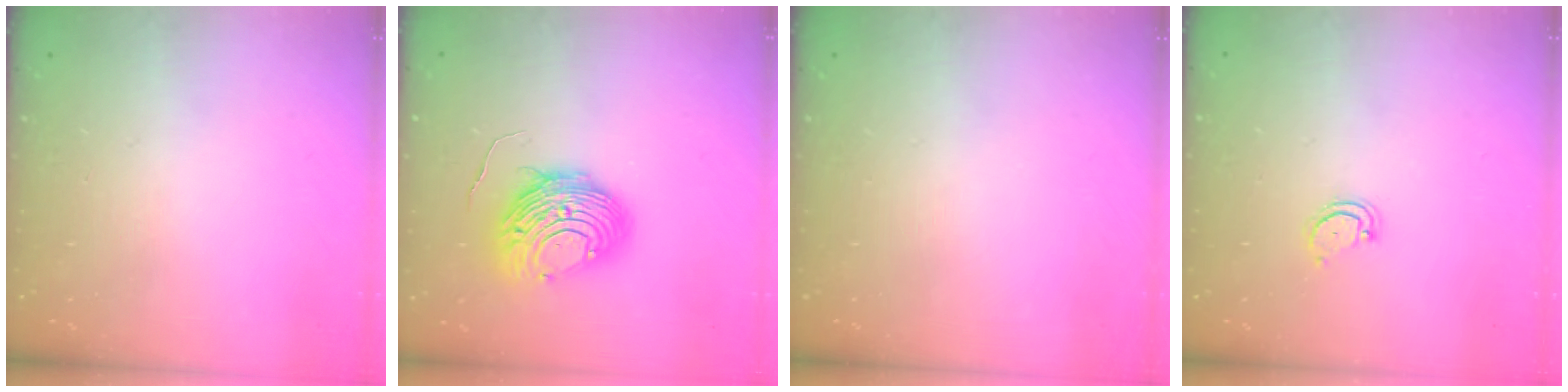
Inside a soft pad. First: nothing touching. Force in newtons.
{"total": 11.6, "press": 11.5, "slide": 1.2}
{"total": 0.0}
{"total": 3.3, "press": 3.3, "slide": 0.5}